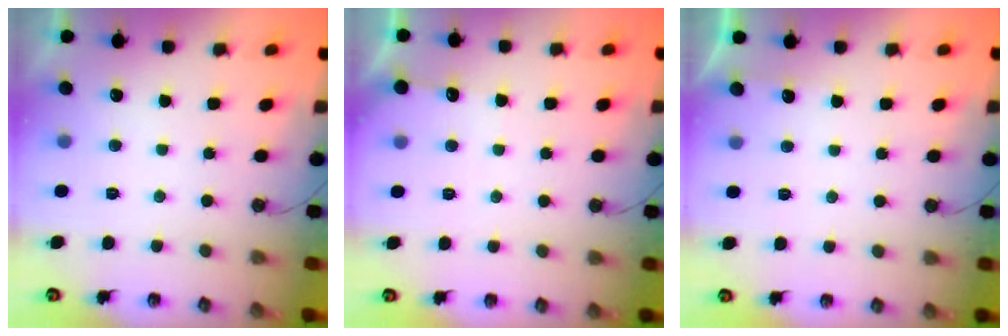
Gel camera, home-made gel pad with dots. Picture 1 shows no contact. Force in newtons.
{"total": 2.9, "press": 2.8, "slide": 0.4}
{"total": 2.7, "press": 2.7, "slide": 0.4}